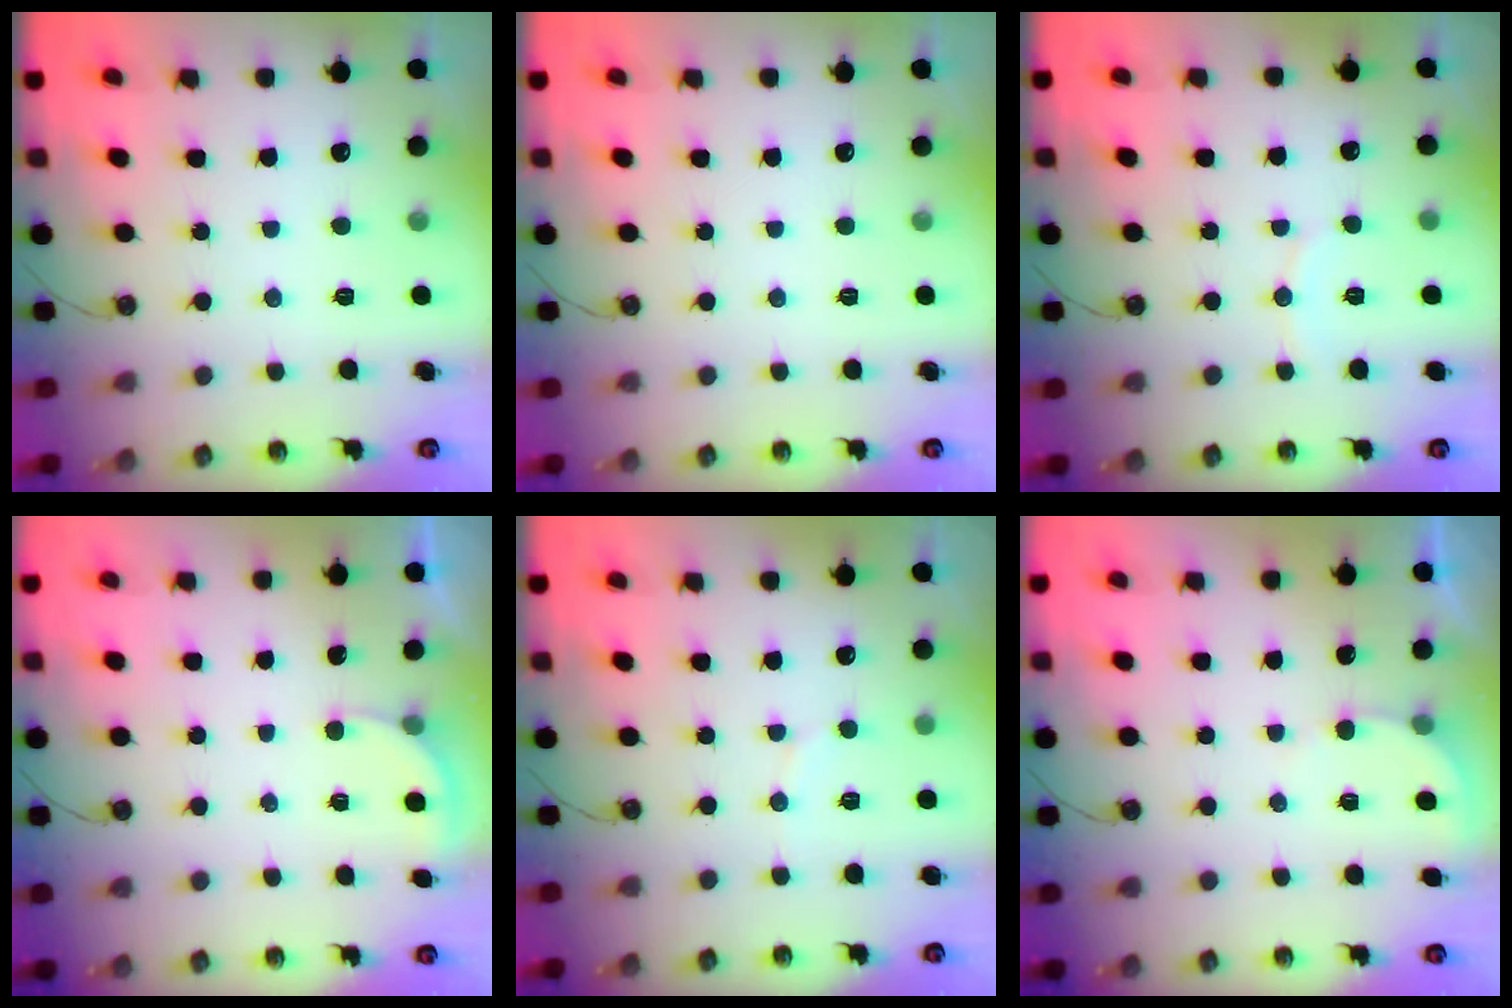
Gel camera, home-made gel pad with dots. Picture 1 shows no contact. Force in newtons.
{"total": 0.0}
{"total": 4.5, "press": 4.5, "slide": 0.5}
{"total": 2.1, "press": 2.1, "slide": 0.2}
{"total": 6.0, "press": 6.0, "slide": 0.4}
{"total": 2.9, "press": 2.9, "slide": 0.3}